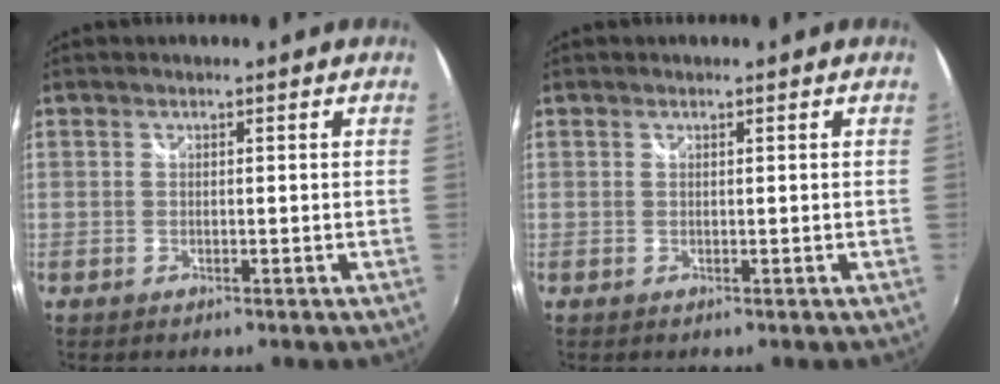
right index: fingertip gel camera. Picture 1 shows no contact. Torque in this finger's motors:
{"motor_torque": [-0.05, -0.05, 0.01, 0.01]}